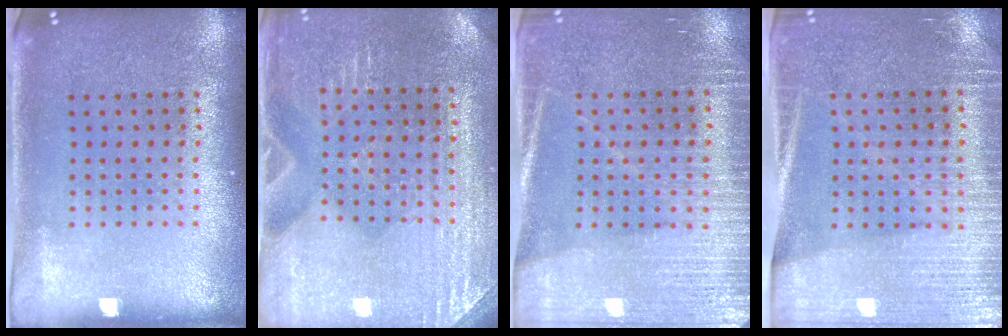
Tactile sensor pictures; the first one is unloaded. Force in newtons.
{"total": 3.0, "press": 3.0, "slide": 0.2}
{"total": 3.3, "press": 2.9, "slide": 1.5}
{"total": 3.4, "press": 3.0, "slide": 1.6}